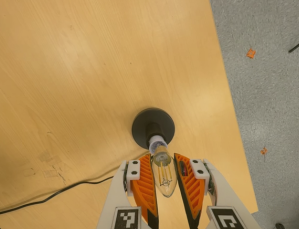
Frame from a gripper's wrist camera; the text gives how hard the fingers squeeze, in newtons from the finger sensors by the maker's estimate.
{"total": 11.7, "left": 12.1, "right": 11.3}